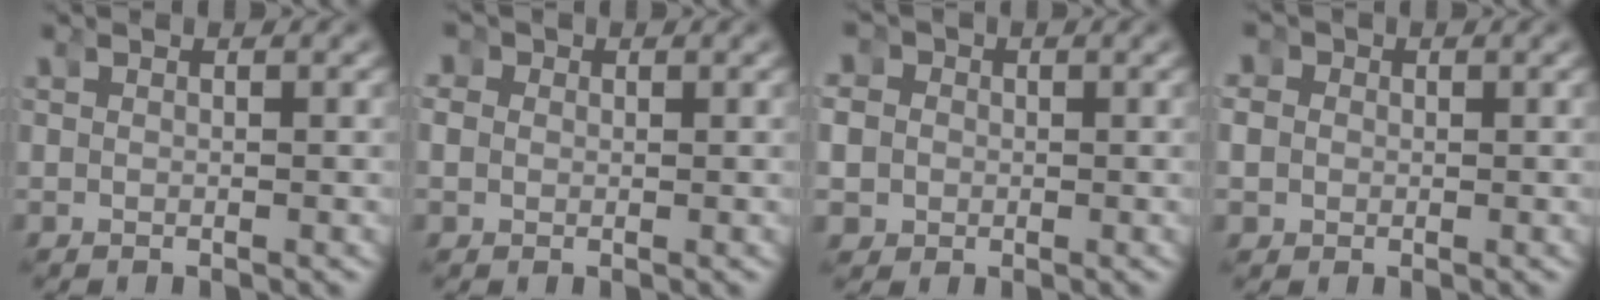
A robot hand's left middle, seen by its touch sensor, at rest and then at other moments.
{"total": 2.8, "force": [0.3, 2.7, 0.9], "torque": [-0.035, -0.003, 0.002]}
{"total": 6.0, "force": [-0.2, 5.6, 2.1], "torque": [-0.067, -0.009, -0.012]}
{"total": 3.9, "force": [0.0, 3.6, 1.3], "torque": [-0.046, -0.004, -0.004]}